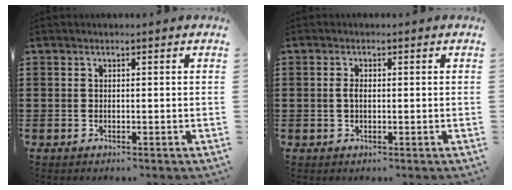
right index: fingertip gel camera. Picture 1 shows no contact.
{"total": 1.6, "force": [0.0, 0.8, 1.4], "torque": [-0.027, 0.003, -0.002]}